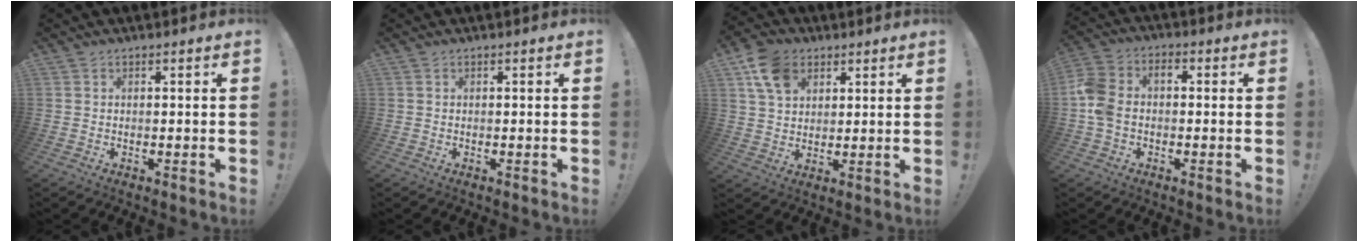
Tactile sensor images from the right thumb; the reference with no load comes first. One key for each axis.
{"total": 0.0}
{"total": 11.5, "fx": 5.6, "fy": 8.2, "fz": 5.7, "tx": -0.089, "ty": -0.016, "tz": 0.110}
{"total": 8.0, "fx": -1.8, "fy": 5.7, "fz": 5.3, "tx": -0.129, "ty": 0.008, "tz": -0.034}